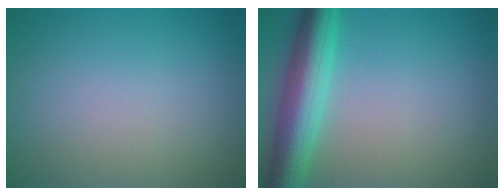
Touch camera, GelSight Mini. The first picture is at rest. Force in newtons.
{"total": 6.6, "press": 6.6, "slide": 0.1}